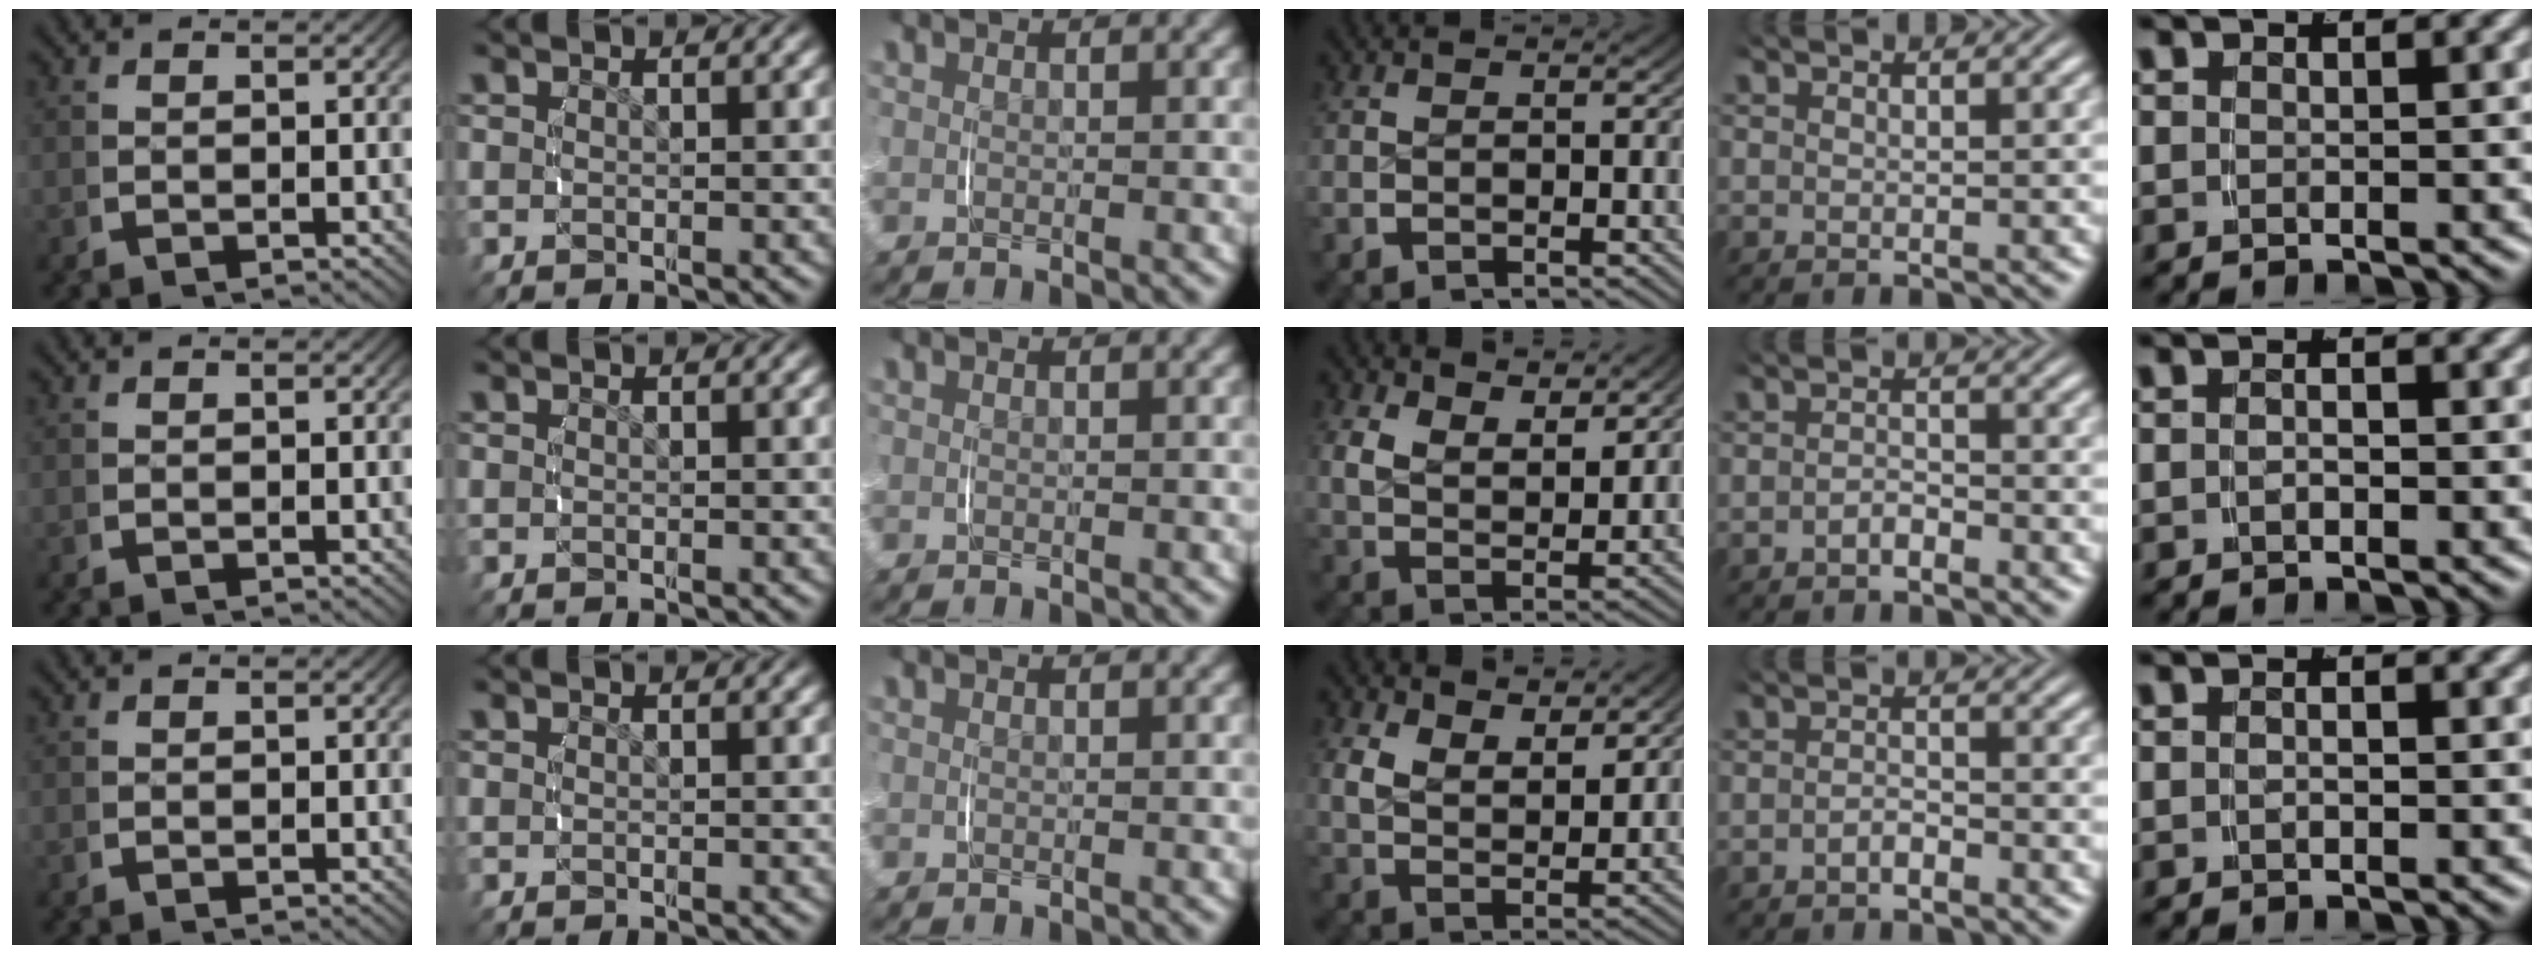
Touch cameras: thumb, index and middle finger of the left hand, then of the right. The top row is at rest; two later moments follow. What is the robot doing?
{"motion": "lift_and_place", "object": "pen bag"}